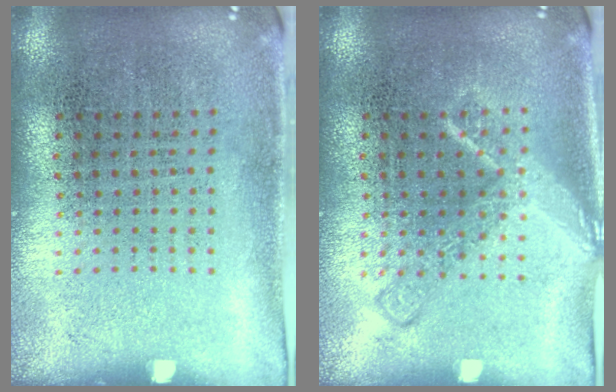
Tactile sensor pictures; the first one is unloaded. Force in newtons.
{"total": 2.0, "press": 2.0, "slide": 0.4}